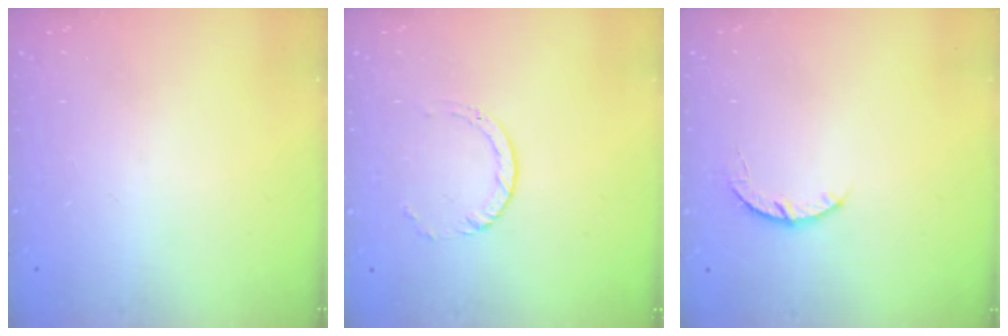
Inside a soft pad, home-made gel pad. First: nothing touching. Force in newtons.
{"total": 1.0, "press": 1.0, "slide": 0.1}
{"total": 4.0, "press": 4.0, "slide": 0.5}